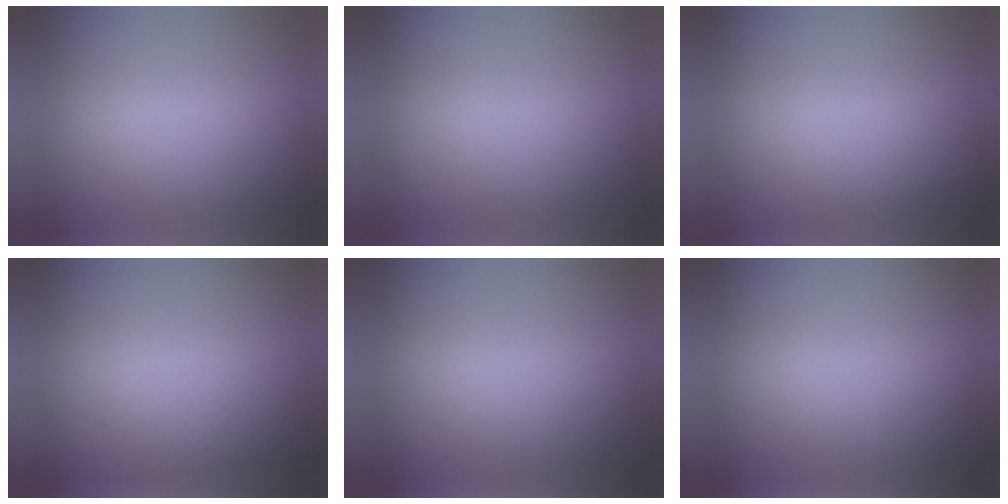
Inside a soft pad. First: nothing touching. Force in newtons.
{"total": 0.0}
{"total": 1.0}
{"total": 2.9}
{"total": 1.4}
{"total": 0.0}